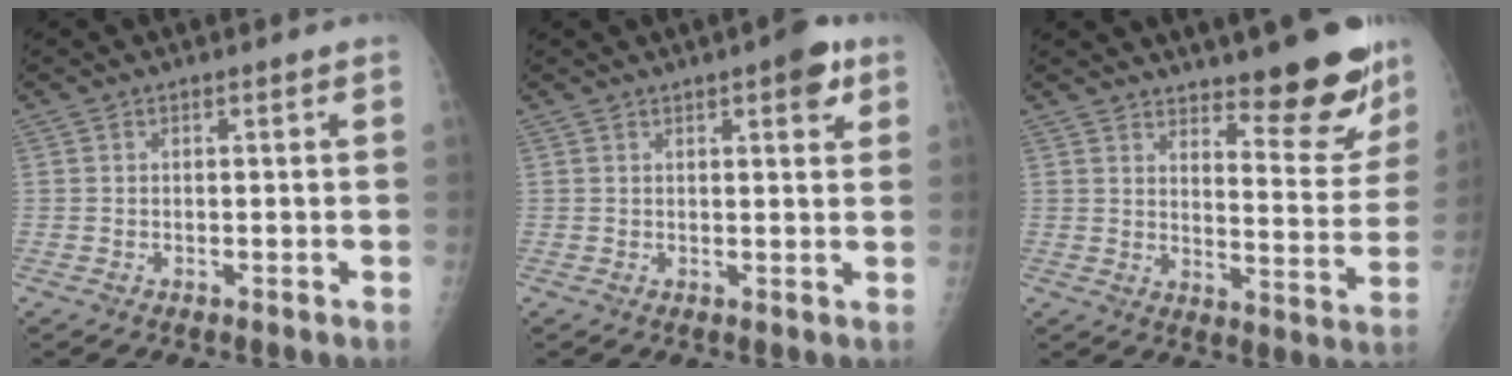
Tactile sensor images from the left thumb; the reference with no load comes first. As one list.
[{"total": 5.0, "force": [2.7, 1.7, 3.9], "torque": [-0.038, -0.008, 0.028]}, {"total": 14.0, "force": [10.4, 3.9, 8.5], "torque": [-0.066, -0.083, 0.148]}]